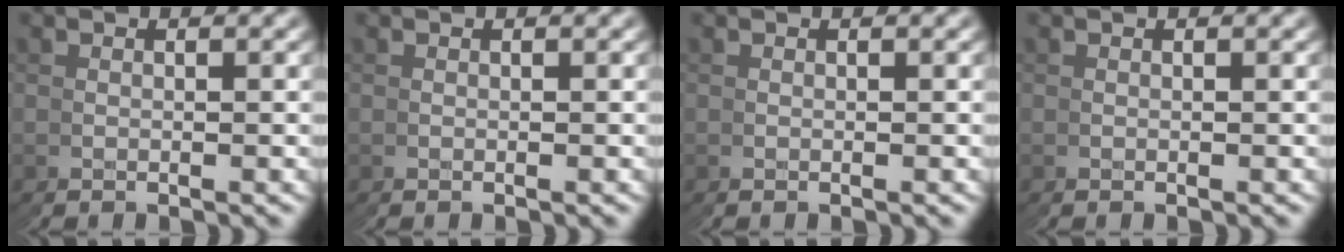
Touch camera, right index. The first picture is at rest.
{"total": 0.0}
{"total": 0.0}
{"total": 0.0}